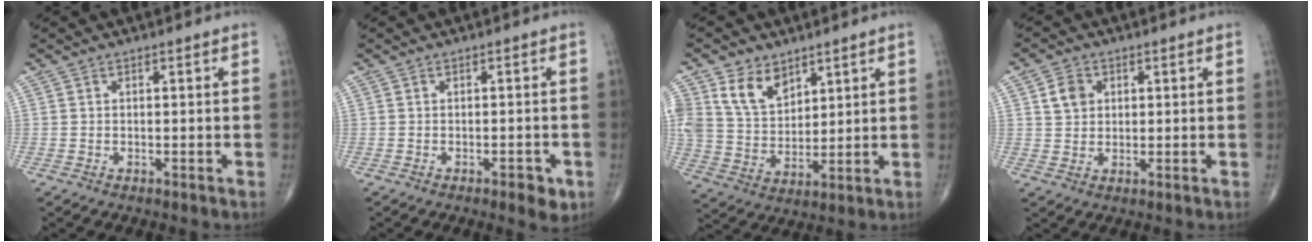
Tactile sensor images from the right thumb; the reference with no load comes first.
{"total": 3.2, "force": [-1.5, 1.3, 2.5], "torque": [-0.027, 0.000, -0.017]}
{"total": 9.7, "force": [5.6, 6.3, 4.7], "torque": [-0.066, -0.034, 0.117]}
{"total": 4.4, "force": [1.4, 3.6, 2.1], "torque": [-0.021, -0.004, 0.025]}